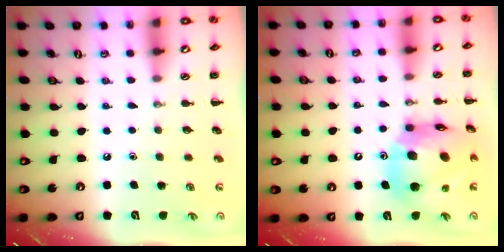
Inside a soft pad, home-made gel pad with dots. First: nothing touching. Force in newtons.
{"total": 17.2, "press": 16.4, "slide": 5.1}